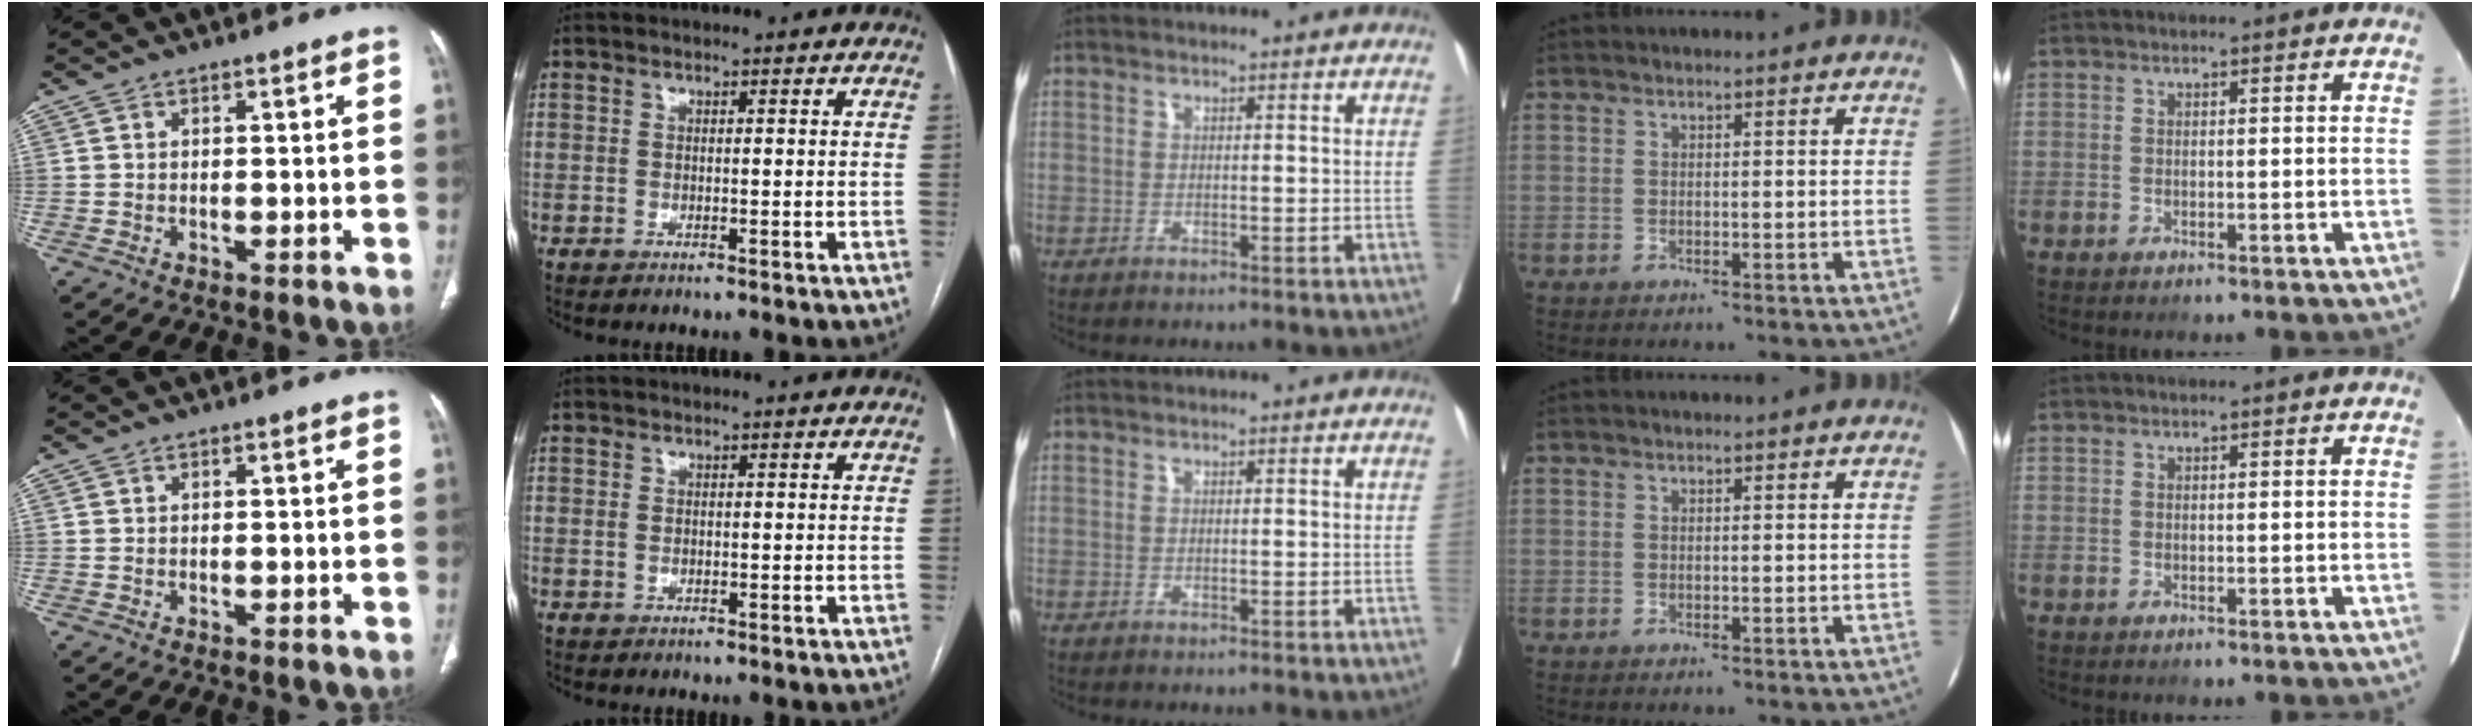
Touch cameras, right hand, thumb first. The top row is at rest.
{"index": {"total": 0.8, "force": [0.0, 0.6, 0.5], "torque": [-0.011, 0.000, 0.001]}}